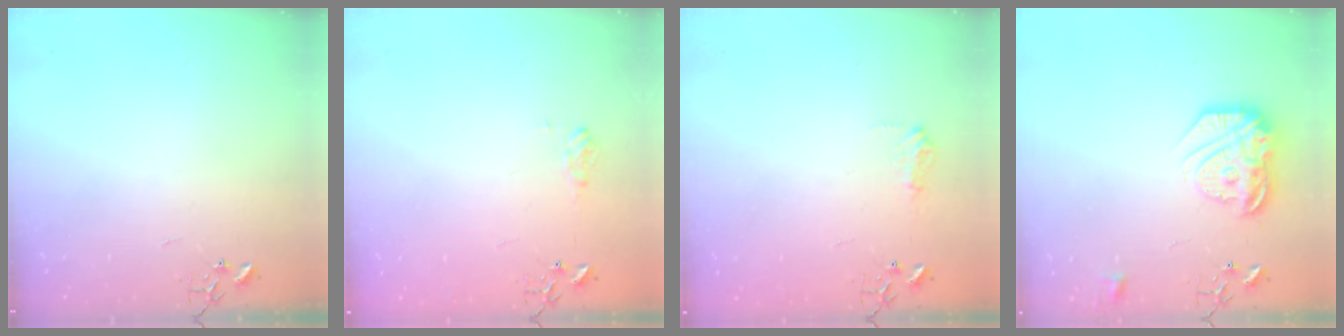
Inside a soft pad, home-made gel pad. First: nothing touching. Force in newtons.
{"total": 6.9, "press": 6.8, "slide": 1.0}
{"total": 7.9, "press": 7.9, "slide": 0.3}
{"total": 18.4, "press": 18.3, "slide": 1.7}